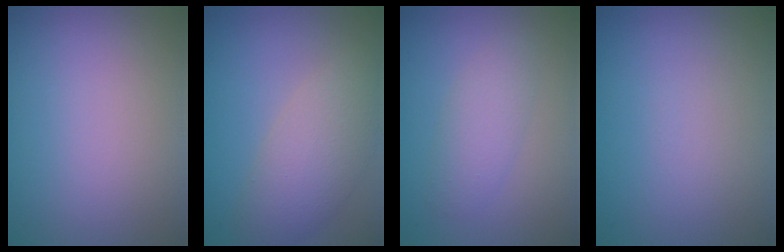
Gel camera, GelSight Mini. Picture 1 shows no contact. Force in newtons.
{"total": 5.0, "press": 5.0, "slide": 0.4}
{"total": 2.4, "press": 2.4, "slide": 0.1}
{"total": 0.0}